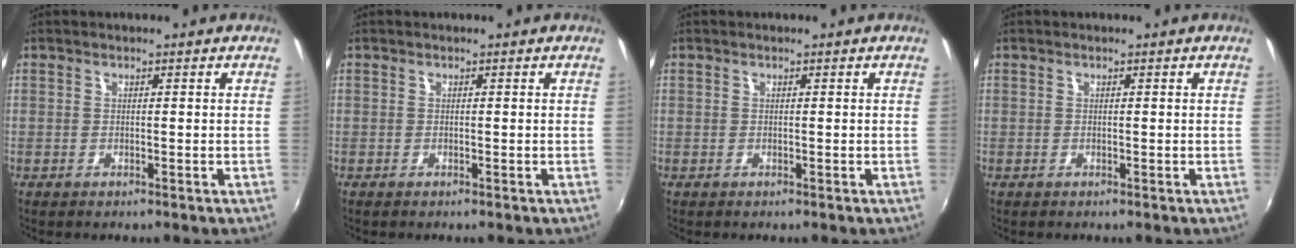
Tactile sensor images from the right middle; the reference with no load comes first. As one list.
[{"total": 0.0}, {"total": 0.0}, {"total": 0.0}]